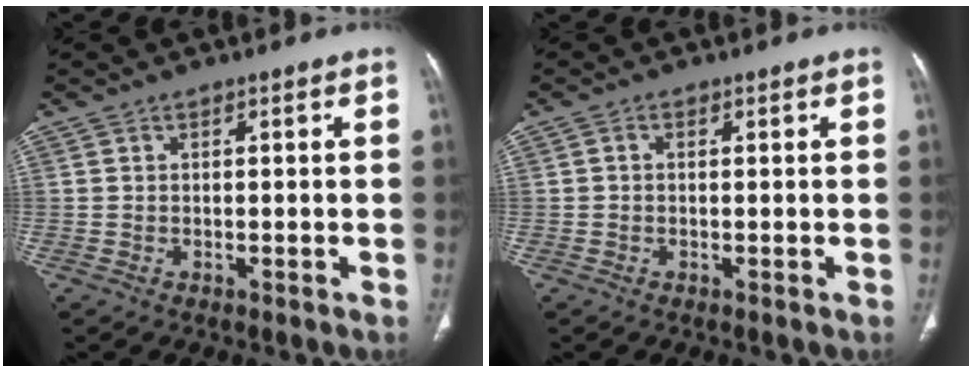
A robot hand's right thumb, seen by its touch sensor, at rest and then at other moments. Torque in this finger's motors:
{"motor_torque": [-0.53, -0.22, -0.02, 0.50, 0.01]}